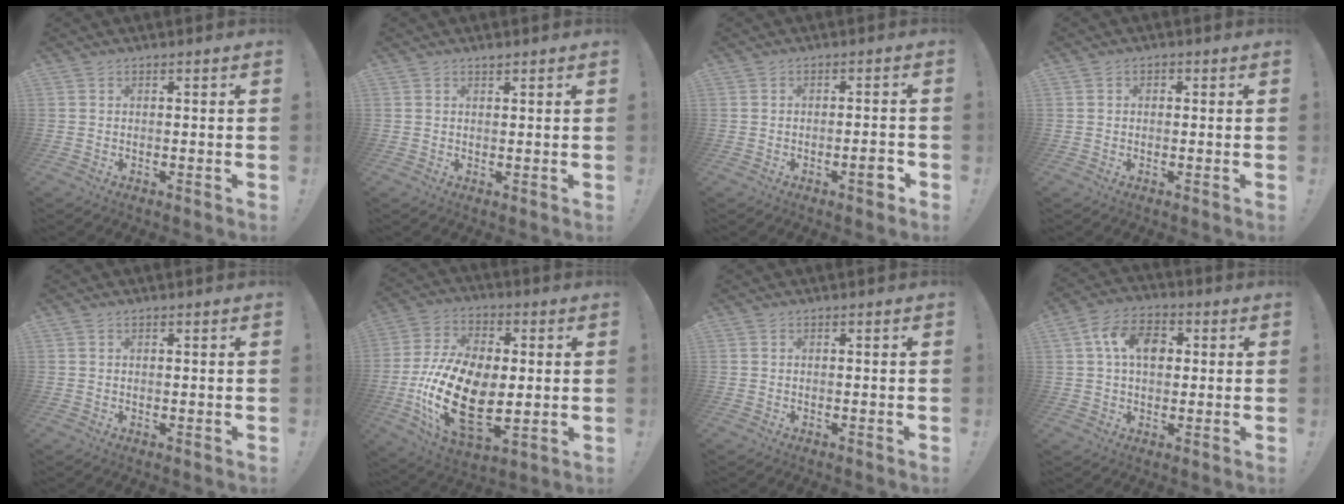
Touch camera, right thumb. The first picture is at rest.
{"total": 1.0, "force": [0.9, 0.1, 0.4], "torque": [-0.001, -0.004, 0.016]}
{"total": 3.9, "force": [-2.1, 1.0, 3.2], "torque": [-0.040, 0.008, -0.035]}
{"total": 1.2, "force": [-0.3, 1.1, 0.5], "torque": [-0.002, 0.002, -0.008]}
{"total": 0.6, "force": [0.5, 0.1, 0.4], "torque": [-0.001, -0.003, 0.008]}
{"total": 24.2, "force": [-3.5, 14.2, 19.2], "torque": [-0.391, 0.009, -0.050]}
{"total": 0.0}
{"total": 11.1, "force": [2.5, 7.6, 7.7], "torque": [-0.119, 0.014, 0.047]}